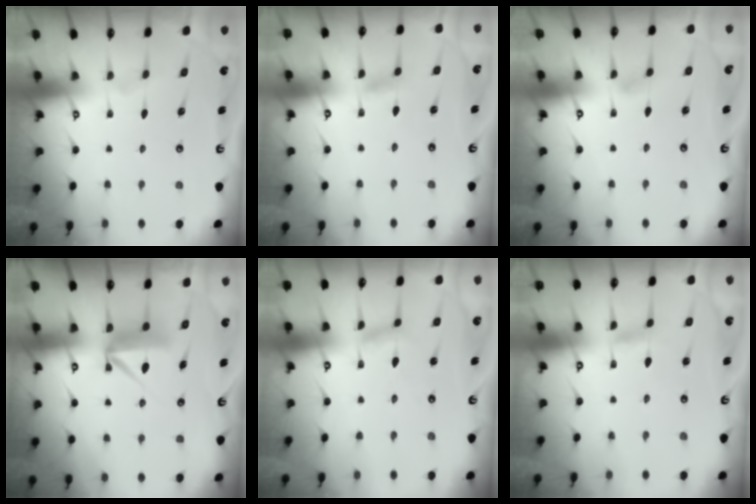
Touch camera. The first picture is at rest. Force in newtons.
{"total": 3.2, "press": 3.2, "slide": 0.4}
{"total": 2.8, "press": 2.8, "slide": 0.3}
{"total": 7.1, "press": 7.1, "slide": 0.6}
{"total": 4.8, "press": 4.7, "slide": 0.3}
{"total": 1.6, "press": 1.6, "slide": 0.2}